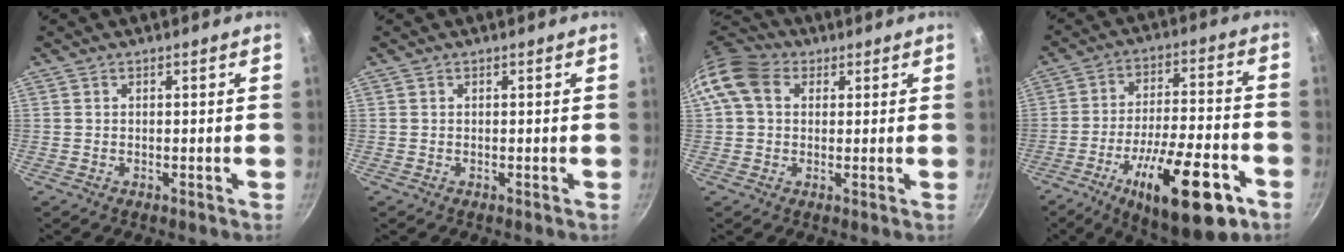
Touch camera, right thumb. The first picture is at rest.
{"total": 0.0}
{"total": 9.1, "force": [2.4, 6.9, 5.4], "torque": [-0.084, 0.013, 0.026]}
{"total": 21.2, "force": [-10.3, 6.8, 17.2], "torque": [-0.246, 0.038, -0.154]}